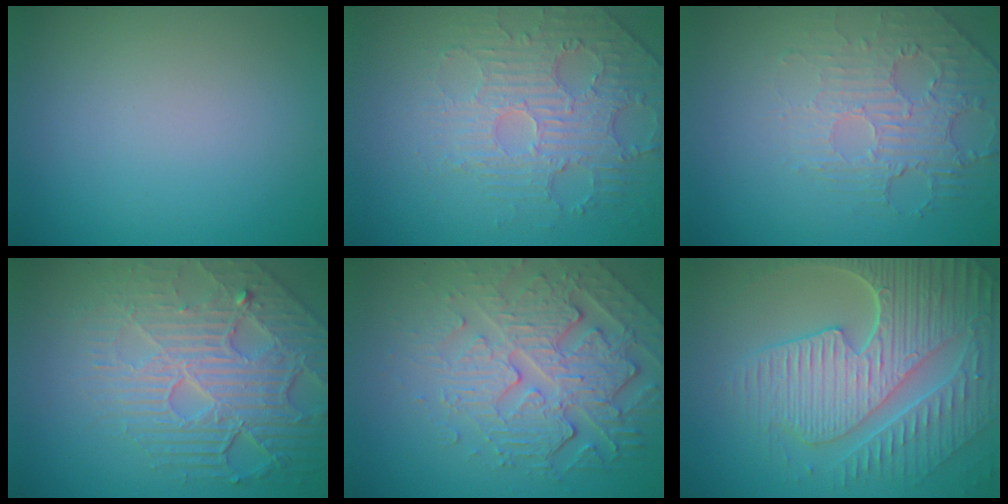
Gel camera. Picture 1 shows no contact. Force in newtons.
{"total": 4.6, "press": 3.6, "slide": 2.9}
{"total": 2.5, "press": 1.9, "slide": 1.6}
{"total": 7.0, "press": 5.5, "slide": 4.4}
{"total": 6.8, "press": 5.1, "slide": 4.4}
{"total": 8.9, "press": 6.4, "slide": 6.2}